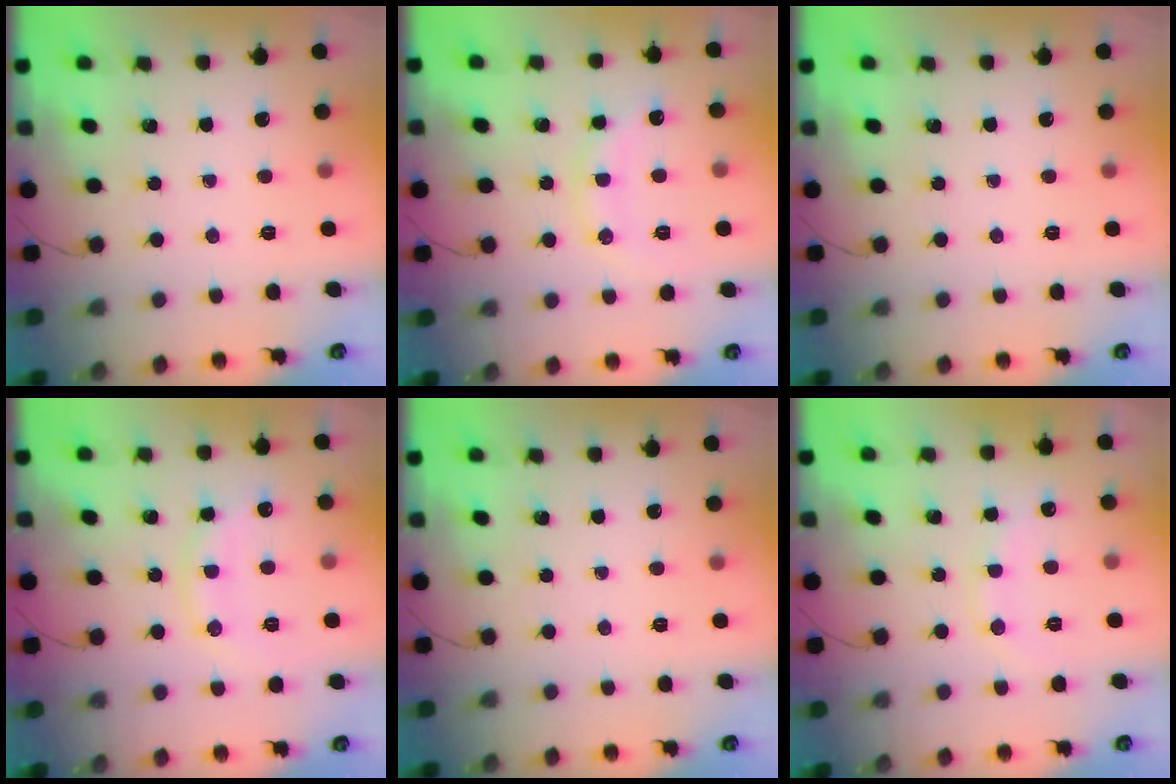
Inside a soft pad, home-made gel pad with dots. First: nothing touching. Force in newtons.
{"total": 10.7, "press": 10.7, "slide": 0.8}
{"total": 0.0}
{"total": 10.2, "press": 10.2, "slide": 0.4}
{"total": 0.0}
{"total": 9.2, "press": 9.1, "slide": 1.2}